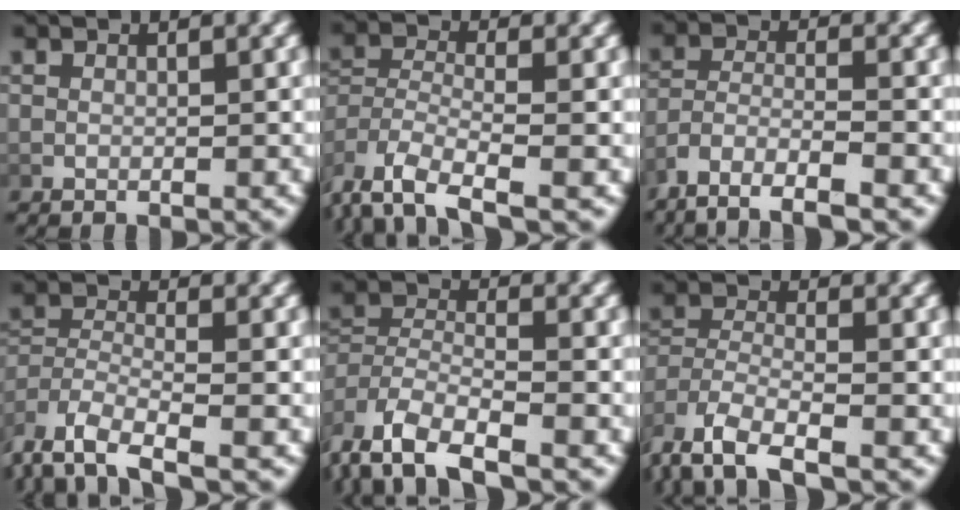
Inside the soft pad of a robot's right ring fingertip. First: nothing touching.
{"total": 5.2, "force": [-2.2, 3.2, 3.5], "torque": [-0.104, -0.034, -0.023]}
{"total": 6.8, "force": [-4.9, 2.8, 3.6], "torque": [-0.083, -0.030, -0.069]}
{"total": 5.5, "force": [-2.5, 3.6, 3.3], "torque": [-0.098, -0.032, -0.032]}
{"total": 5.5, "force": [-2.3, 3.7, 3.4], "torque": [-0.090, -0.022, -0.036]}
{"total": 4.6, "force": [-2.0, 2.8, 3.1], "torque": [-0.090, -0.030, -0.021]}